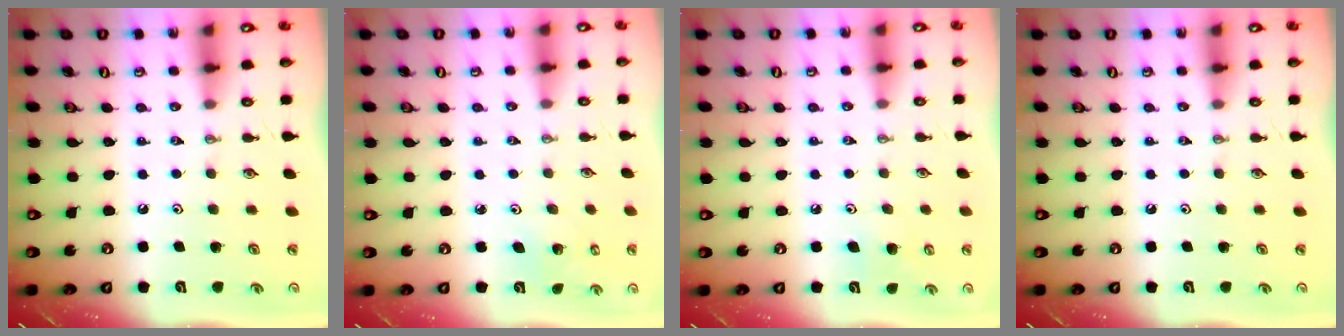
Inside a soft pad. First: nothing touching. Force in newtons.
{"total": 2.8, "press": 2.8, "slide": 0.2}
{"total": 5.6, "press": 5.4, "slide": 1.4}
{"total": 0.0}